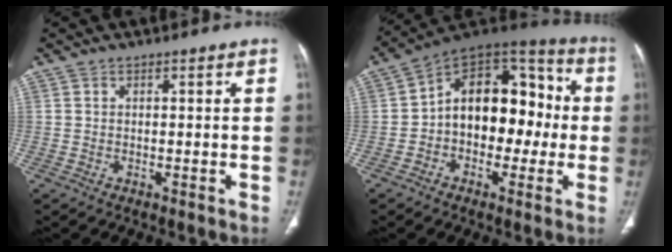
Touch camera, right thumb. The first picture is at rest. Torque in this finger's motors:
{"motor_torque": [-0.60, 1.69, 0.33, 0.19, 0.11]}